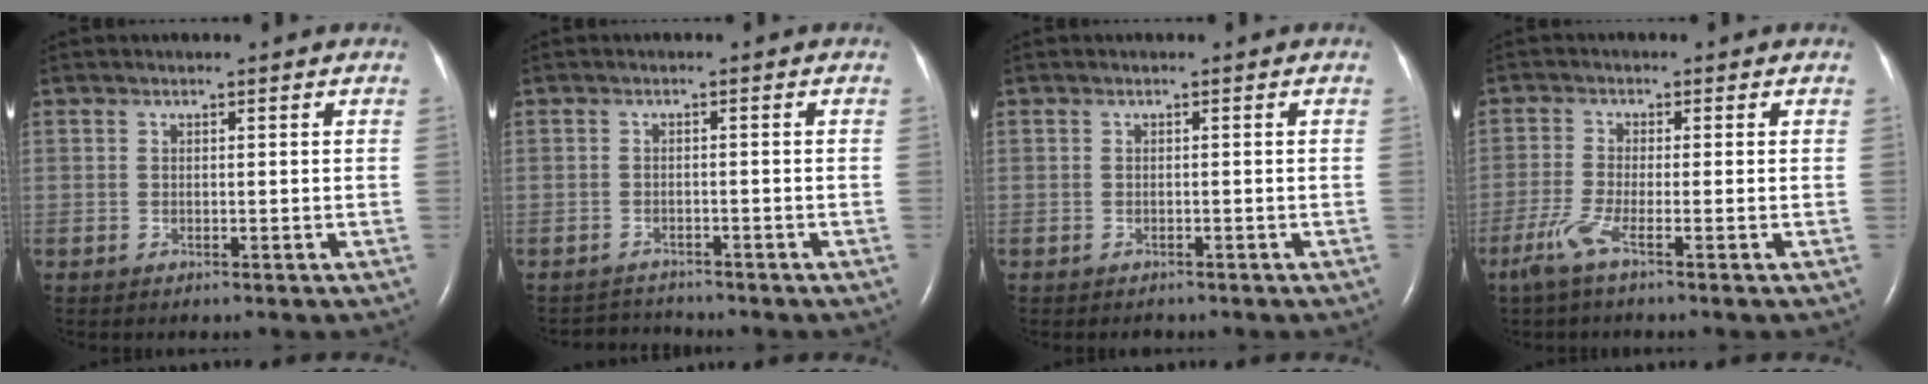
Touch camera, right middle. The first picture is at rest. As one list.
[{"total": 2.6, "force": [-2.4, 0.0, -0.8], "torque": [0.011, -0.015, -0.038]}, {"total": 1.2, "force": [-1.0, 0.5, 0.2], "torque": [-0.007, -0.002, -0.013]}, {"total": 4.0, "force": [-2.4, -0.2, 3.1], "torque": [-0.075, -0.012, -0.058]}]